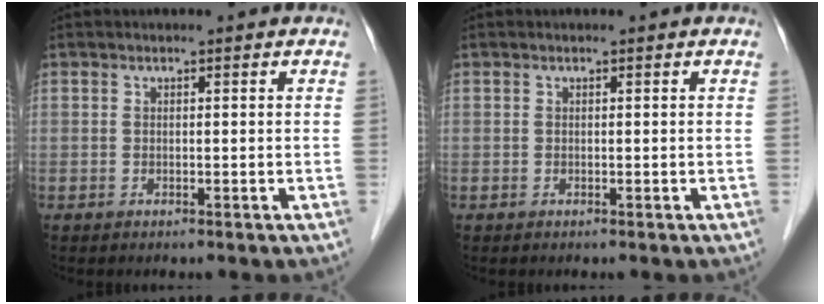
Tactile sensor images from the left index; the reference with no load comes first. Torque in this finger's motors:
{"motor_torque": [0.03, 0.01, -0.01, 0.00]}